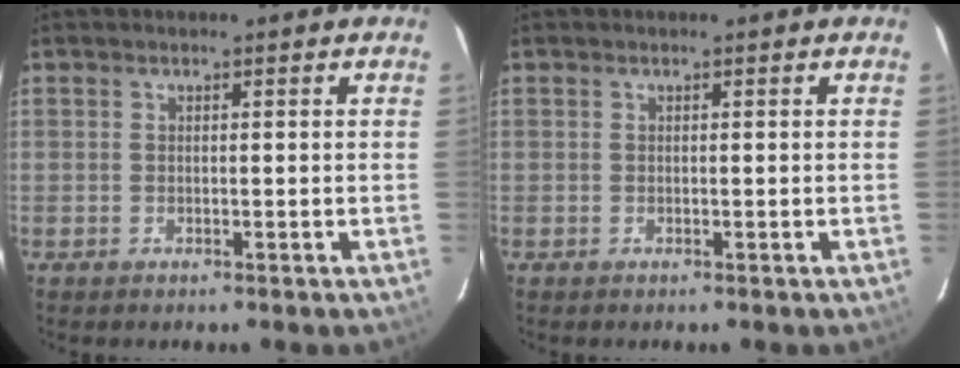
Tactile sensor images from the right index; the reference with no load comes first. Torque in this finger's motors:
{"motor_torque": [0.00, 0.00, 0.00, 0.00]}